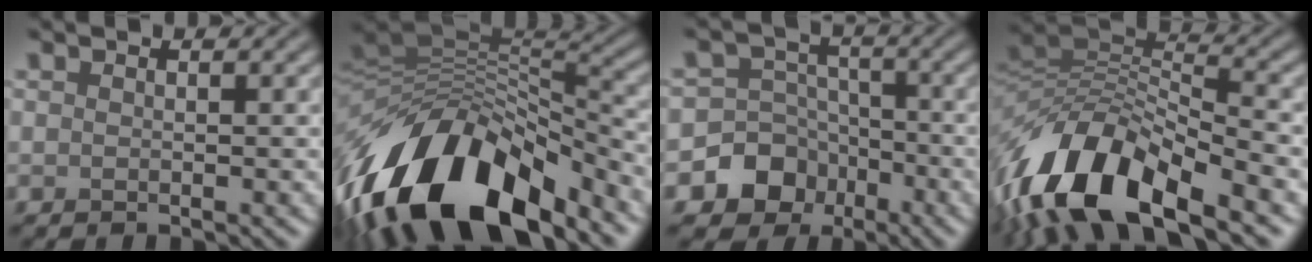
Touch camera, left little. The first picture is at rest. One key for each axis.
{"total": 15.0, "fx": -7.0, "fy": 7.4, "fz": 11.0, "tx": -0.200, "ty": 0.008, "tz": -0.122}
{"total": 8.4, "fx": -4.1, "fy": 7.2, "fz": 1.4, "tx": -0.010, "ty": -0.007, "tz": -0.096}
{"total": 13.7, "fx": -6.7, "fy": 6.3, "fz": 10.1, "tx": -0.193, "ty": 0.007, "tz": -0.128}